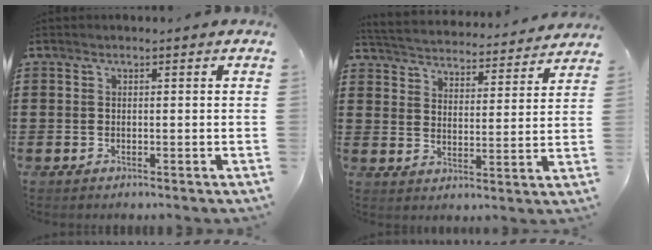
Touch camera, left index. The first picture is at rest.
{"total": 3.9, "force": [3.9, -0.2, -0.2], "torque": [-0.022, -0.035, 0.061]}